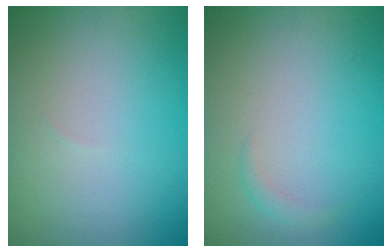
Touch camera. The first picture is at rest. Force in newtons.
{"total": 0.9, "press": 0.9, "slide": 0.1}